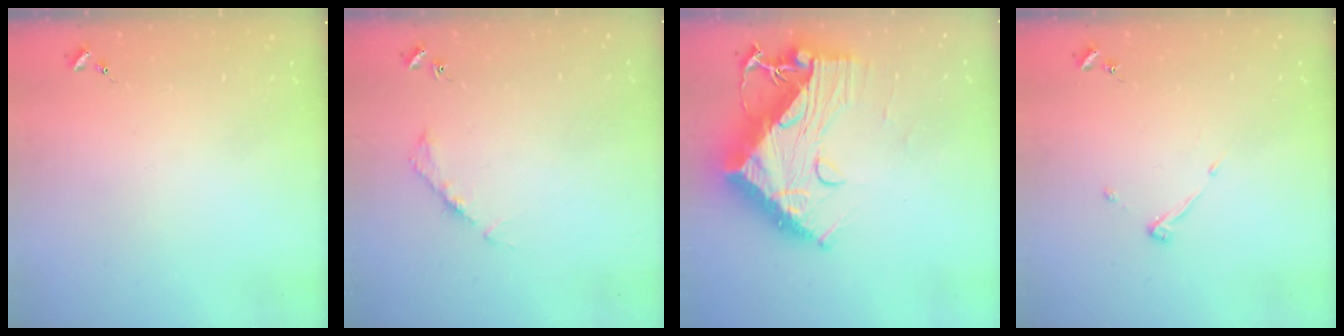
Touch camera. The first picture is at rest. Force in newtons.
{"total": 4.2, "press": 4.1, "slide": 0.6}
{"total": 21.2, "press": 21.1, "slide": 2.0}
{"total": 3.9, "press": 3.9, "slide": 0.6}